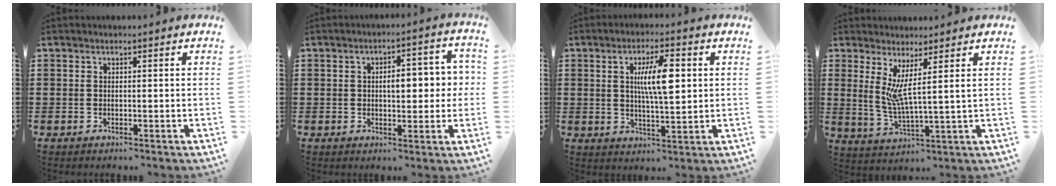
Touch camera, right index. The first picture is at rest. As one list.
[{"total": 6.3, "force": [0.3, 3.1, 5.5], "torque": [-0.076, -0.001, -0.005]}, {"total": 7.9, "force": [1.6, 2.2, 7.4], "torque": [-0.137, 0.007, 0.022]}, {"total": 5.7, "force": [2.6, 0.2, 5.0], "torque": [-0.111, -0.013, 0.043]}]